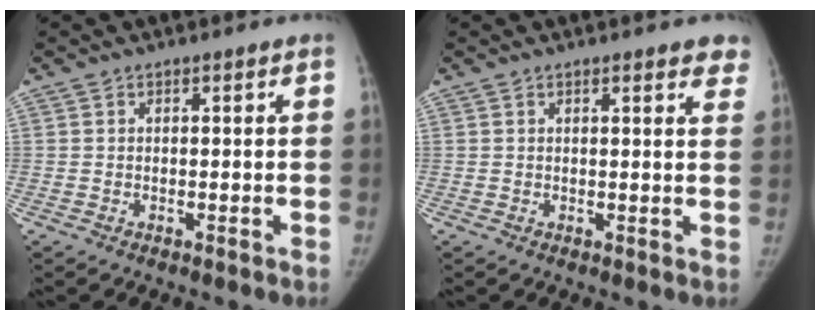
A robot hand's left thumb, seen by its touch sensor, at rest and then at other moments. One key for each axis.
{"total": 4.6, "fx": 3.4, "fy": 1.3, "fz": 2.7, "tx": -0.006, "ty": -0.009, "tz": 0.028}